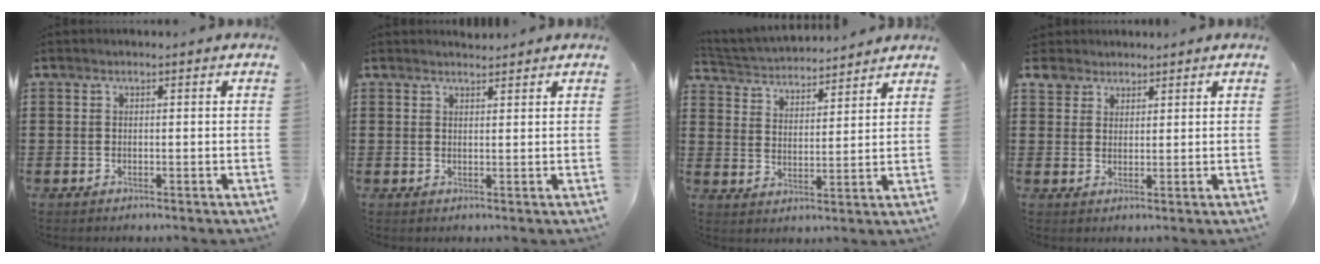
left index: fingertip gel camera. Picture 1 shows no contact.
{"total": 1.5, "force": [1.5, 0.1, 0.2], "torque": [-0.007, 0.003, 0.030]}
{"total": 3.5, "force": [3.5, 0.4, 0.0], "torque": [-0.020, -0.025, 0.058]}
{"total": 3.7, "force": [2.6, 2.6, 0.3], "torque": [-0.016, 0.006, 0.047]}